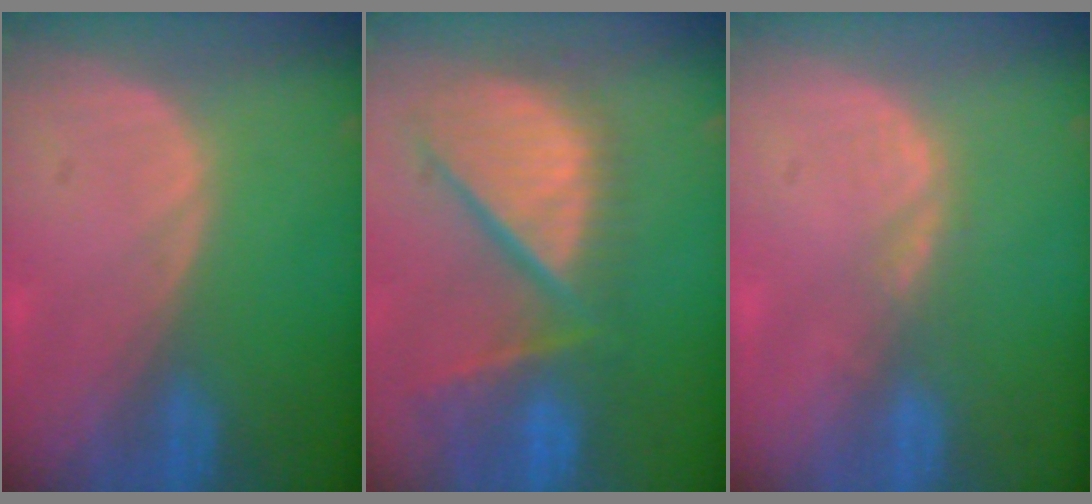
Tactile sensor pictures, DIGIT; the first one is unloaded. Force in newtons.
{"total": 13.0, "press": 10.9, "slide": 7.1}
{"total": 2.3, "press": 1.8, "slide": 1.5}